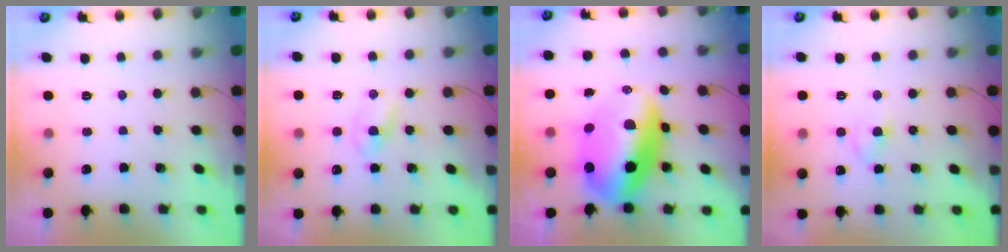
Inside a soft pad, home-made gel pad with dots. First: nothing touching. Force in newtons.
{"total": 2.6, "press": 2.3, "slide": 1.1}
{"total": 17.2, "press": 16.8, "slide": 3.5}
{"total": 2.5, "press": 2.3, "slide": 1.0}